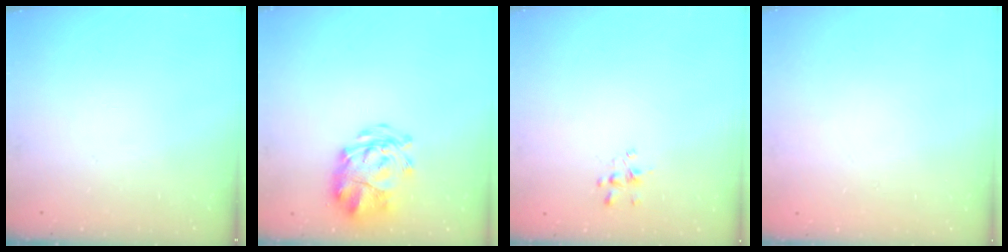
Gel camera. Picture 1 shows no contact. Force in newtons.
{"total": 6.1, "press": 5.8, "slide": 2.0}
{"total": 1.6, "press": 1.5, "slide": 0.5}
{"total": 1.8, "press": 1.8, "slide": 0.2}